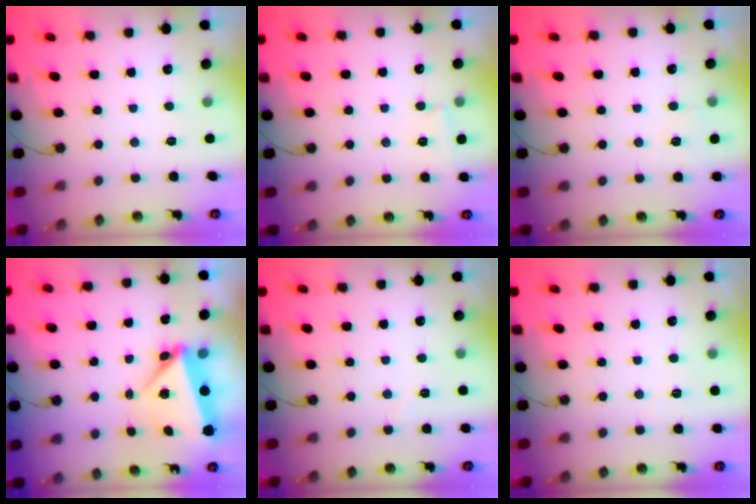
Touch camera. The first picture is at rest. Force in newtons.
{"total": 3.0, "press": 2.8, "slide": 0.9}
{"total": 5.9, "press": 2.3, "slide": 5.4}
{"total": 5.2, "press": 5.2, "slide": 0.2}
{"total": 2.8, "press": 2.7, "slide": 0.8}
{"total": 2.2, "press": 2.1, "slide": 0.7}